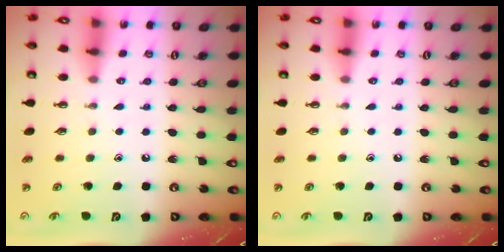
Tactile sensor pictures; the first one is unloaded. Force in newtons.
{"total": 0.0}